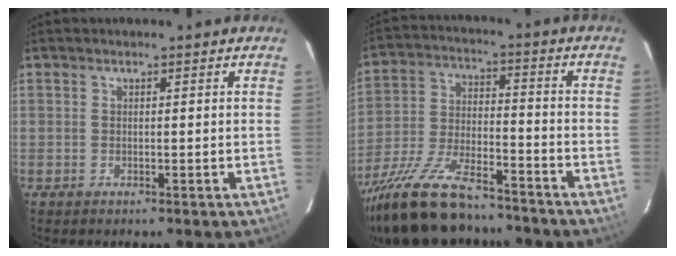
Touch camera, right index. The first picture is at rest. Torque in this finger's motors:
{"motor_torque": [1.50, -0.64, 0.88, 0.19]}